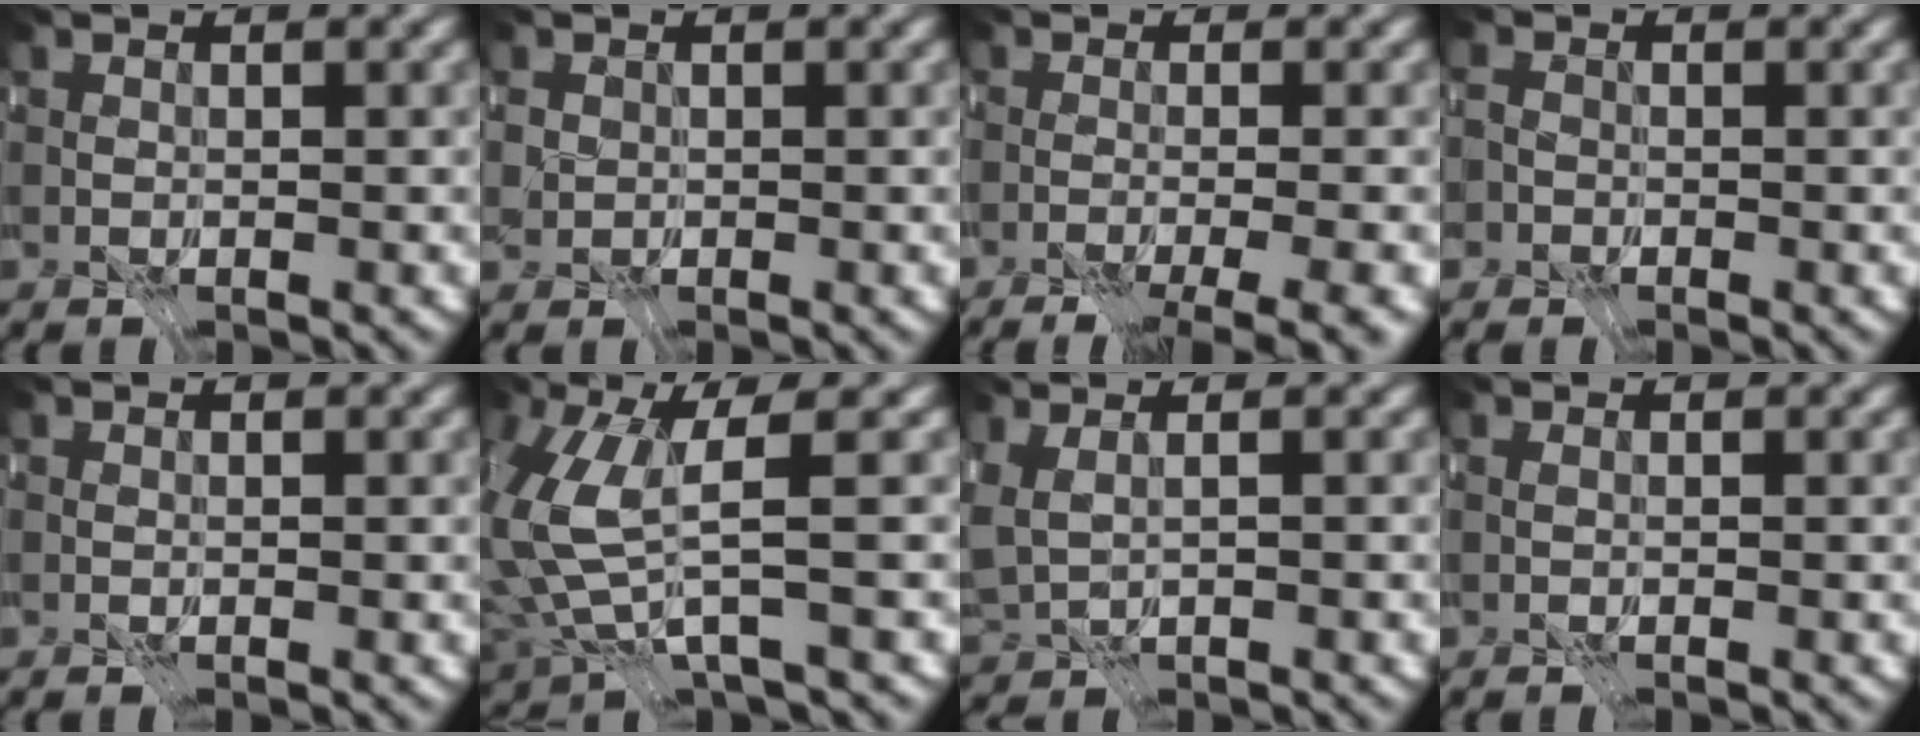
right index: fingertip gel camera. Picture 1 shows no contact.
{"total": 1.1, "force": [-0.3, -0.3, -1.0], "torque": [0.014, -0.011, 0.003]}
{"total": 7.8, "force": [-4.9, 2.5, 5.5], "torque": [-0.050, -0.015, -0.052]}
{"total": 1.8, "force": [-0.2, 1.8, 0.5], "torque": [0.010, 0.005, -0.045]}
{"total": 0.0}
{"total": 5.0, "force": [-2.8, -0.9, 4.0], "torque": [-0.115, -0.039, -0.041]}
{"total": 1.5, "force": [-0.5, -1.1, 0.8], "torque": [-0.026, -0.014, 0.004]}
{"total": 0.5, "force": [-0.2, -0.4, -0.2], "torque": [0.007, -0.002, -0.006]}